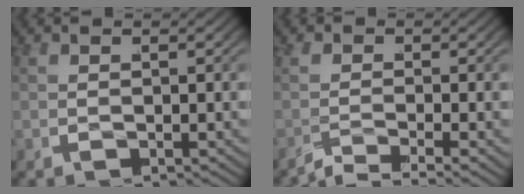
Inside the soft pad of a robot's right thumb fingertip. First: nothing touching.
{"total": 3.0, "force": [-3.0, 0.1, 0.0], "torque": [0.006, -0.011, -0.059]}